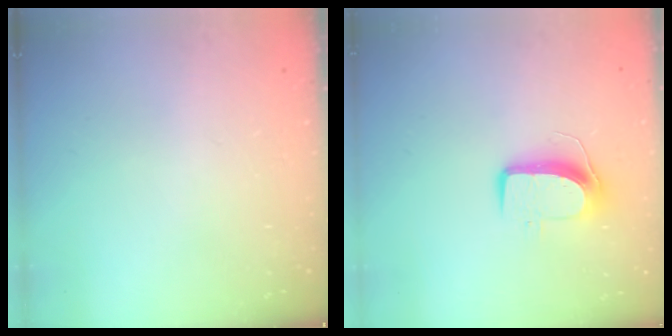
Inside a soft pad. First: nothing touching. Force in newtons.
{"total": 9.9, "press": 9.8, "slide": 1.1}